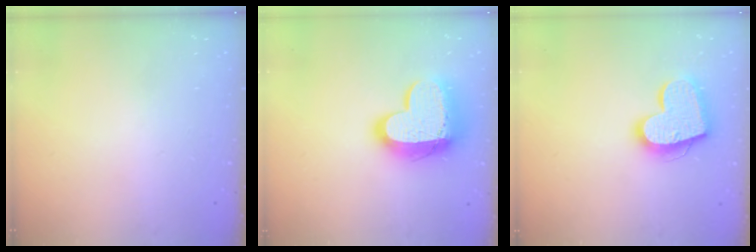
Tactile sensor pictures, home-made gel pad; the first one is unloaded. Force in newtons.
{"total": 17.4, "press": 17.3, "slide": 1.5}
{"total": 17.9, "press": 17.9, "slide": 1.3}